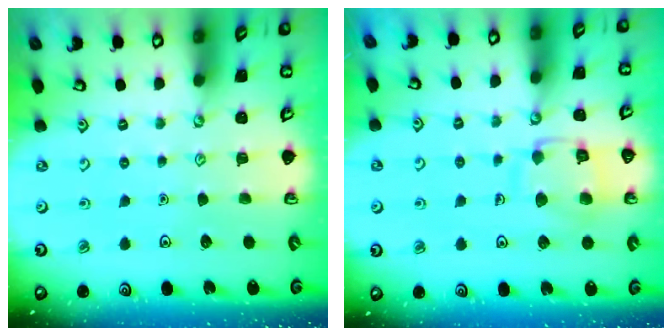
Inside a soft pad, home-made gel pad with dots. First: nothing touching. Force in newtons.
{"total": 11.6, "press": 11.5, "slide": 0.8}